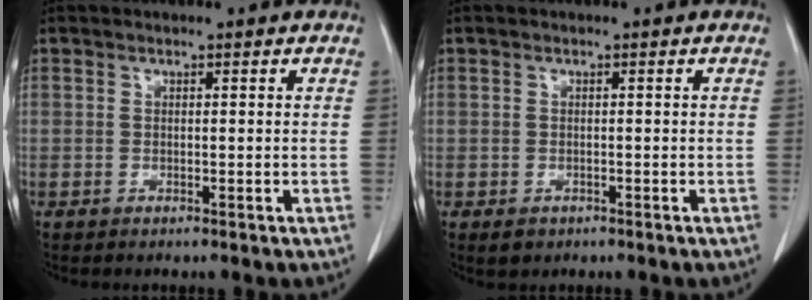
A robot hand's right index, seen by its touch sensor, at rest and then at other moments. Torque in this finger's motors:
{"motor_torque": [-0.51, -0.30, -0.32, -0.14]}